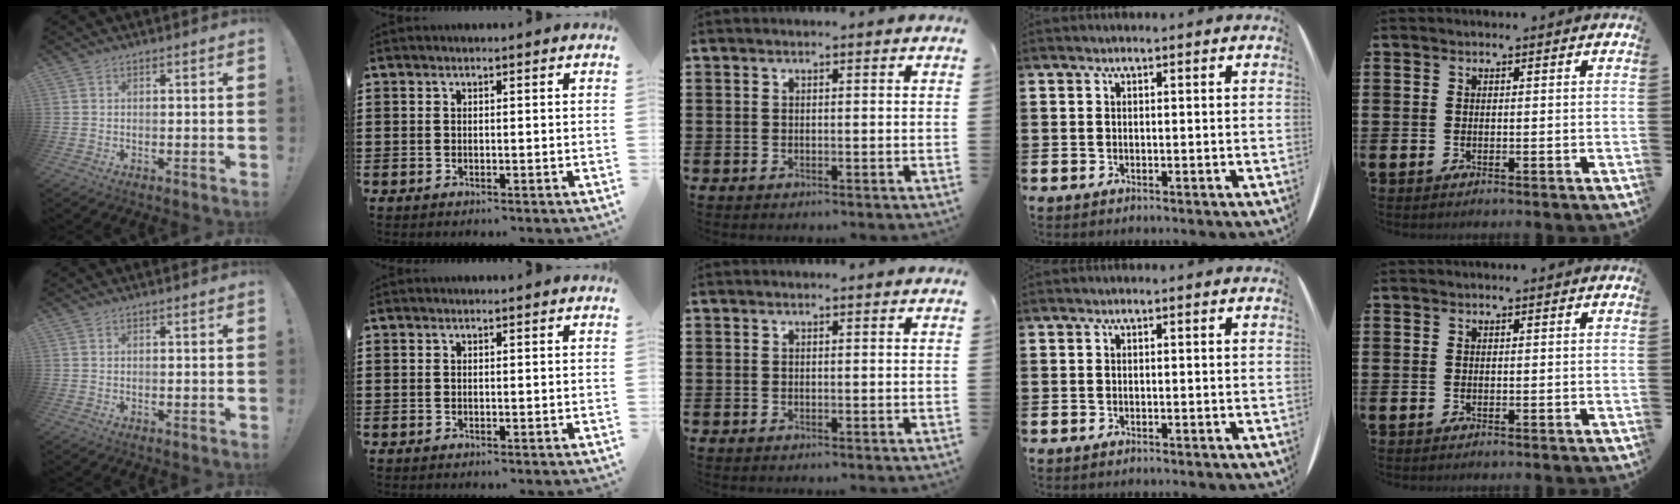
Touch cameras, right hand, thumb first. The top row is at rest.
{}